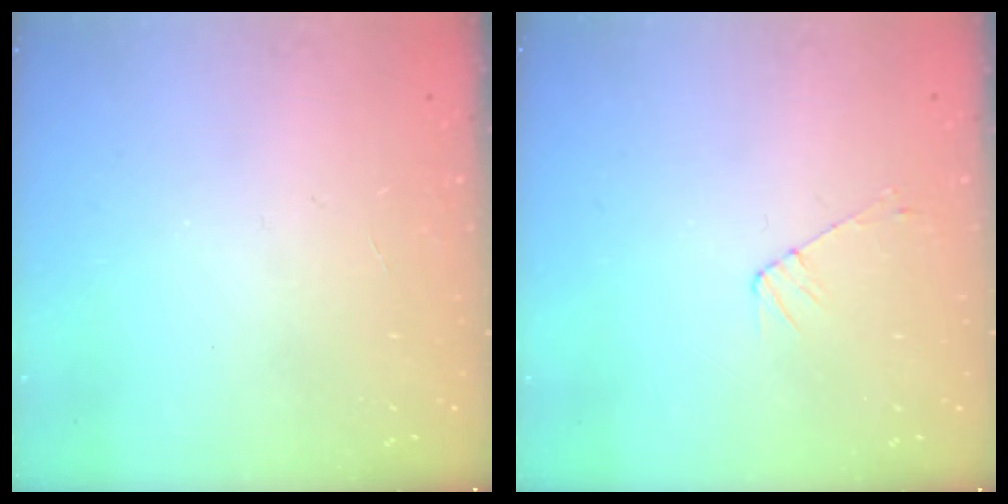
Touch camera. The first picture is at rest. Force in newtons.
{"total": 3.7, "press": 3.6, "slide": 0.5}